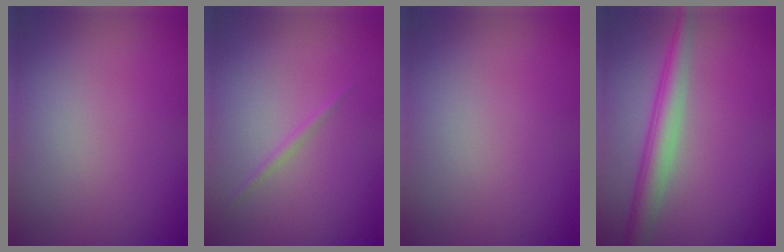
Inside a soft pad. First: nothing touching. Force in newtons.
{"total": 0.7, "press": 0.7, "slide": 0.1}
{"total": 0.0}
{"total": 4.2, "press": 4.2, "slide": 0.1}